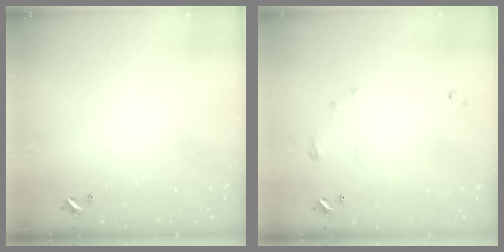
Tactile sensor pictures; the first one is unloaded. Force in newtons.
{"total": 6.3, "press": 6.3, "slide": 0.9}